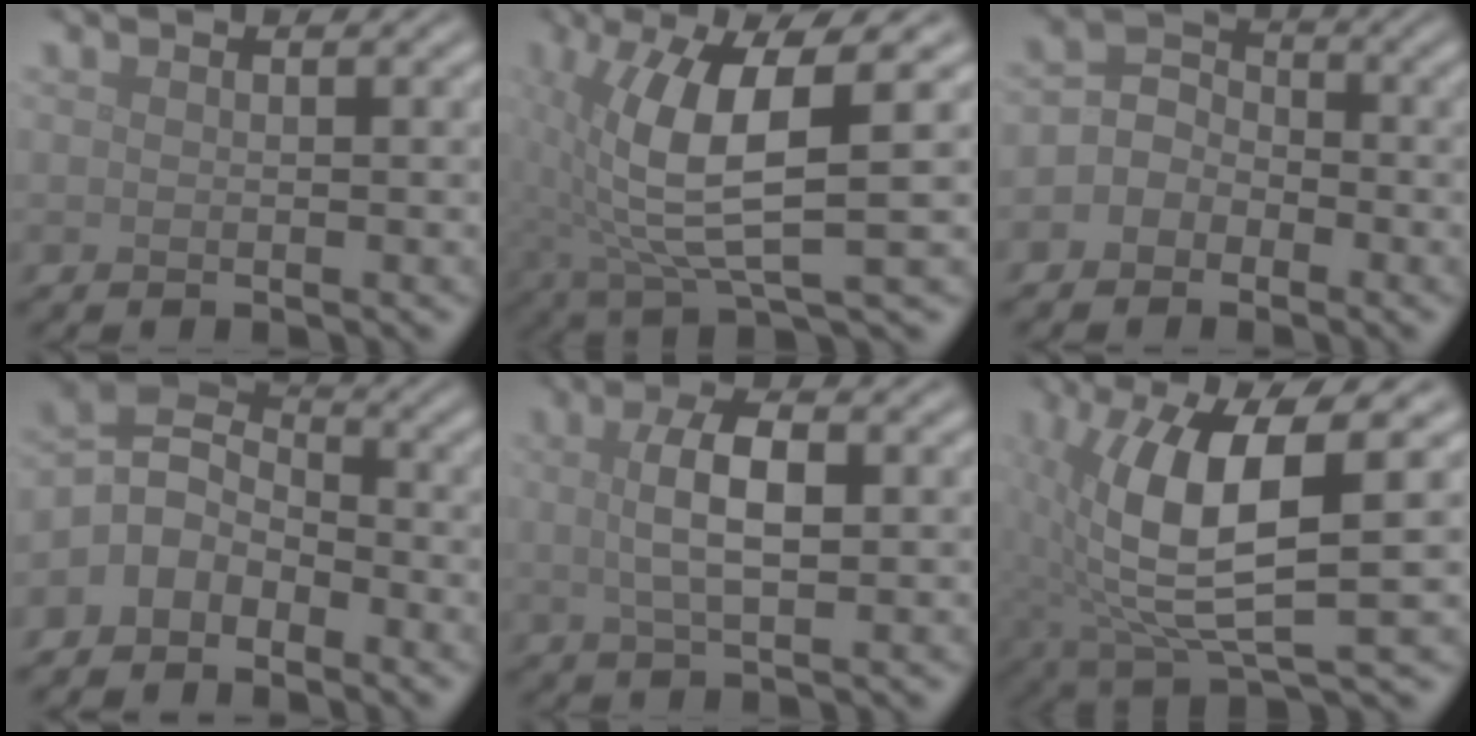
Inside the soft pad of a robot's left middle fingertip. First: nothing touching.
{"total": 8.2, "force": [1.0, 2.1, 7.8], "torque": [-0.156, -0.003, 0.019]}
{"total": 3.3, "force": [-1.2, 2.8, 1.3], "torque": [-0.004, 0.012, -0.036]}
{"total": 4.0, "force": [-2.1, 2.9, 1.8], "torque": [-0.033, 0.004, -0.056]}
{"total": 4.4, "force": [0.6, 1.6, 4.1], "torque": [-0.082, 0.004, 0.008]}
{"total": 9.4, "force": [1.0, 2.9, 8.9], "torque": [-0.171, -0.002, 0.019]}